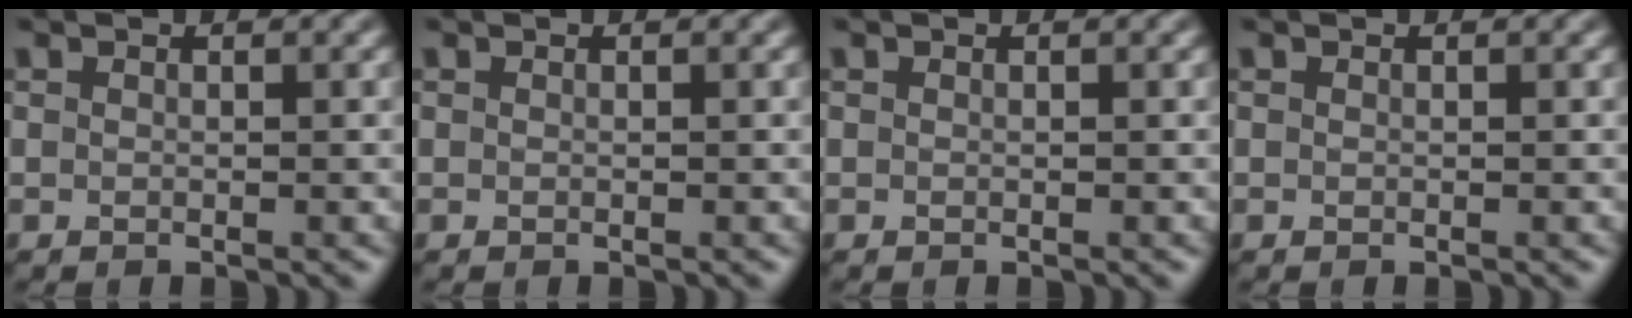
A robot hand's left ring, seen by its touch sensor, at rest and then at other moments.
{"total": 0.0}
{"total": 0.0}
{"total": 0.0}